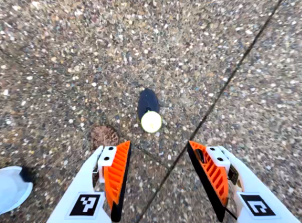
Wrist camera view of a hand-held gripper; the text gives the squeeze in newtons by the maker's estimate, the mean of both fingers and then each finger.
{"total": 0.0}